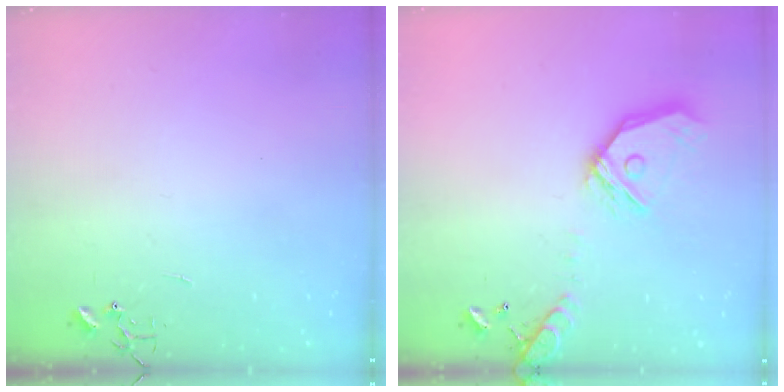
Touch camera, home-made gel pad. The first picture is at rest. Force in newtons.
{"total": 17.0, "press": 16.8, "slide": 2.7}